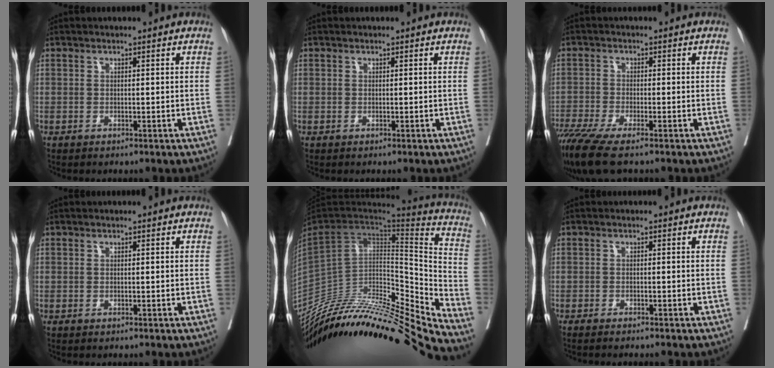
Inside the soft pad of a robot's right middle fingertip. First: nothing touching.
{"total": 0.0}
{"total": 7.8, "force": [-5.8, 0.9, 5.1], "torque": [-0.091, -0.021, -0.105]}
{"total": 0.0}
{"total": 34.2, "force": [-29.7, 1.9, 16.9], "torque": [-0.217, -0.044, -0.456]}
{"total": 3.2, "force": [-2.8, 0.0, 1.6], "torque": [-0.021, -0.003, -0.036]}